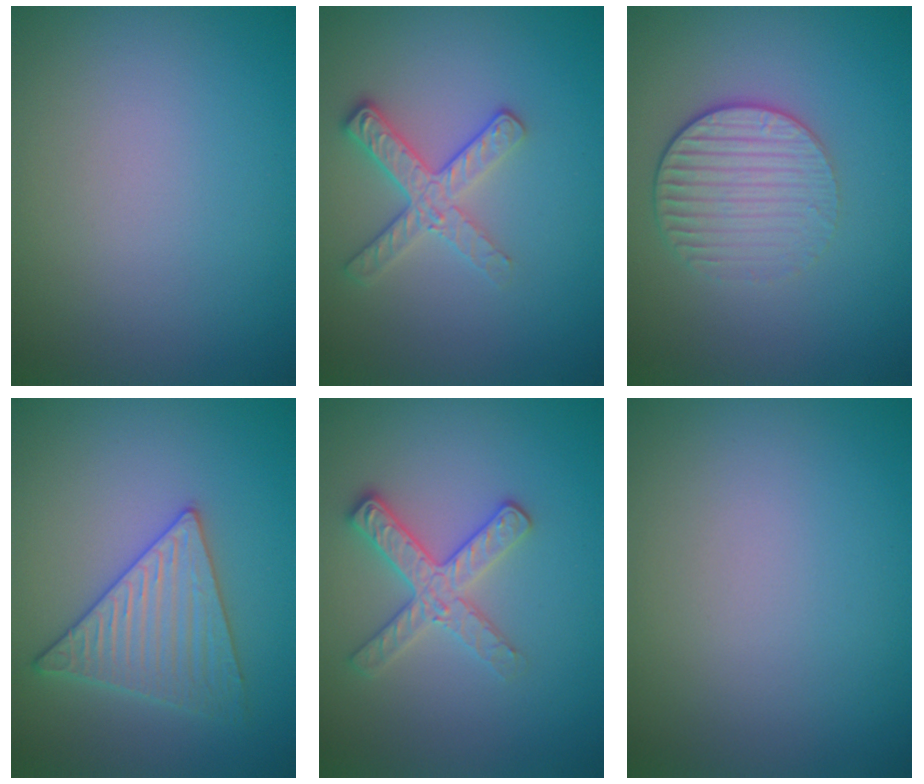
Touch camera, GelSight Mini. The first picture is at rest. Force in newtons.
{"total": 2.6, "press": 2.4, "slide": 0.9}
{"total": 3.3, "press": 2.6, "slide": 1.9}
{"total": 3.9, "press": 3.6, "slide": 1.3}
{"total": 2.9, "press": 2.8, "slide": 0.8}
{"total": 0.0}